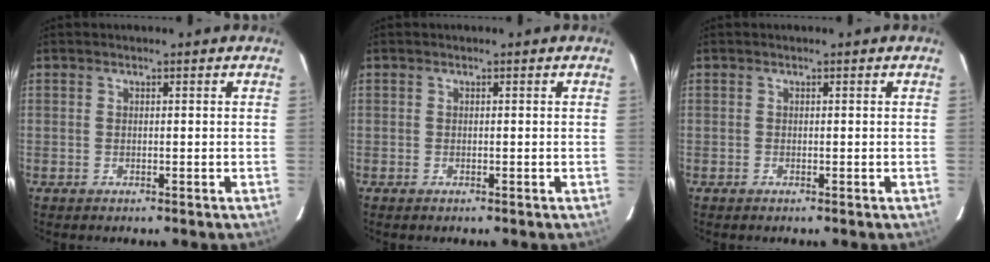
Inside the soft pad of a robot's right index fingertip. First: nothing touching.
{"total": 0.0}
{"total": 0.0}